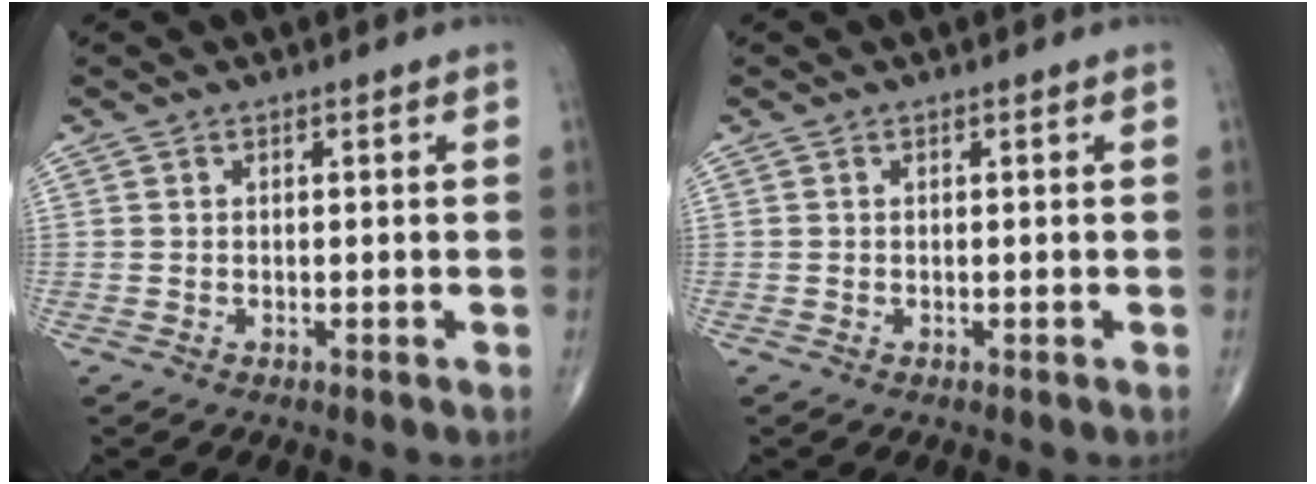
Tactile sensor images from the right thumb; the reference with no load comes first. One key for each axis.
{"total": 0.0}